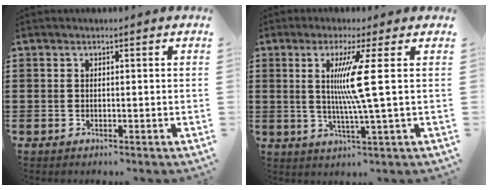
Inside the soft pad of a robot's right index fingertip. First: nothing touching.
{"total": 8.2, "force": [1.1, -1.3, 8.0], "torque": [-0.166, -0.015, 0.004]}